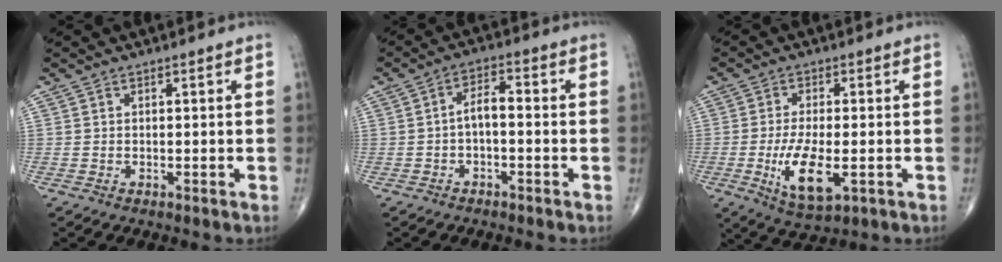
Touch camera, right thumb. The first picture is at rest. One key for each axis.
{"total": 4.2, "fx": -0.9, "fy": 1.9, "fz": 3.6, "tx": -0.058, "ty": 0.023, "tz": -0.021}
{"total": 9.8, "fx": -2.4, "fy": 3.8, "fz": 8.8, "tx": -0.163, "ty": -0.016, "tz": -0.037}